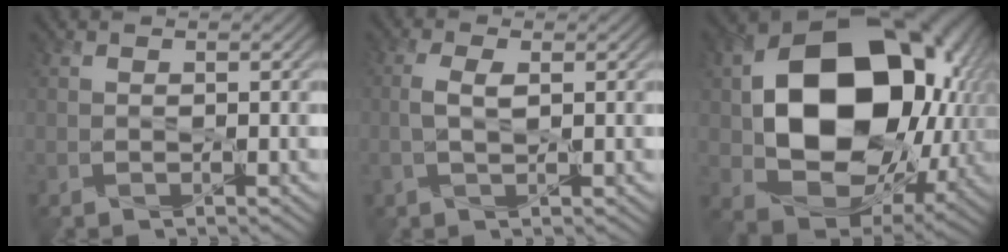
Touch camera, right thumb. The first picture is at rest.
{"total": 2.3, "force": [0.1, 0.8, 2.2], "torque": [-0.054, 0.004, 0.002]}
{"total": 20.1, "force": [1.4, 14.9, 13.5], "torque": [-0.260, -0.052, 0.062]}